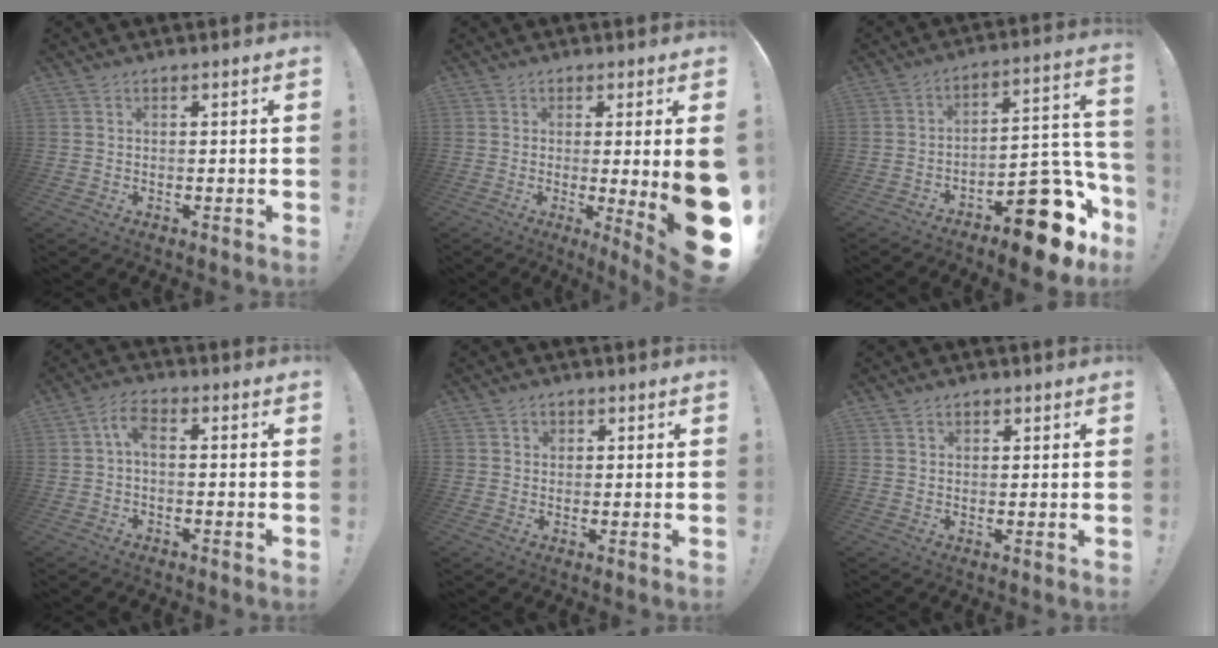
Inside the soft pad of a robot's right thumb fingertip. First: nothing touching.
{"total": 14.7, "force": [-1.4, 1.3, 14.6], "torque": [-0.190, -0.022, -0.008]}
{"total": 18.2, "force": [-12.1, 6.8, 11.8], "torque": [-0.107, 0.080, -0.191]}
{"total": 4.7, "force": [-0.1, 2.1, 4.2], "torque": [-0.100, 0.004, -0.003]}
{"total": 1.7, "force": [0.5, 1.5, 0.4], "torque": [-0.006, -0.001, 0.009]}
{"total": 1.4, "force": [0.8, 1.1, 0.4], "torque": [0.006, -0.004, 0.011]}